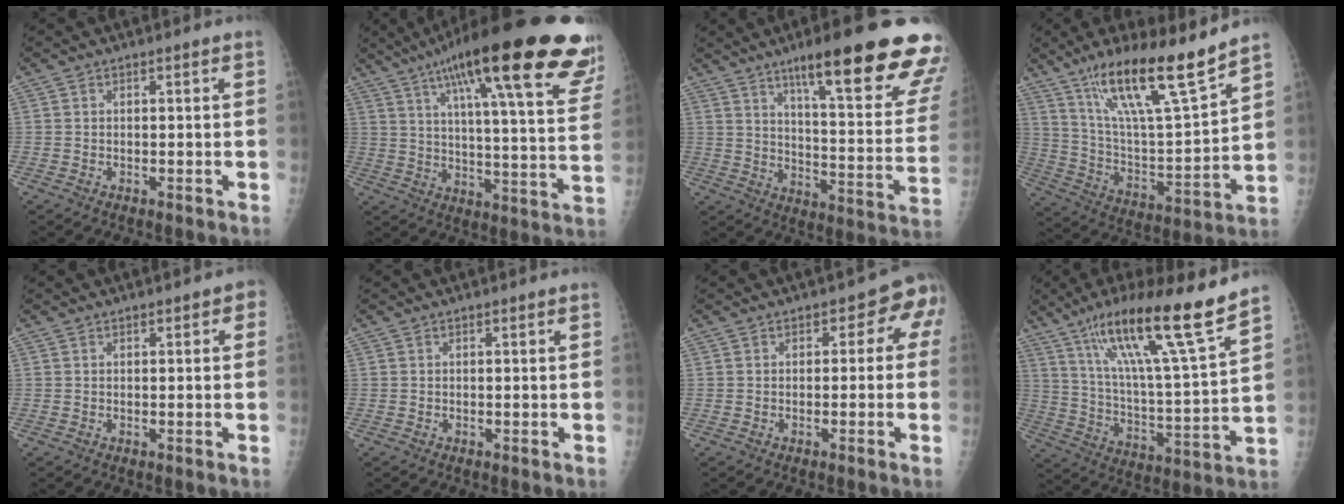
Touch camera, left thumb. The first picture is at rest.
{"total": 27.8, "force": [15.3, 6.1, 22.3], "torque": [-0.339, -0.006, 0.225]}
{"total": 26.5, "force": [16.6, 4.3, 20.2], "torque": [-0.235, -0.063, 0.236]}
{"total": 20.2, "force": [14.1, 2.7, 14.2], "torque": [-0.224, -0.067, 0.254]}
{"total": 1.8, "force": [0.7, 1.0, 1.3], "torque": [-0.005, 0.002, 0.005]}
{"total": 0.0}
{"total": 4.1, "force": [0.2, 3.1, 2.8], "torque": [0.007, 0.010, -0.011]}
{"total": 20.9, "force": [14.2, 1.2, 15.3], "torque": [-0.240, -0.059, 0.242]}